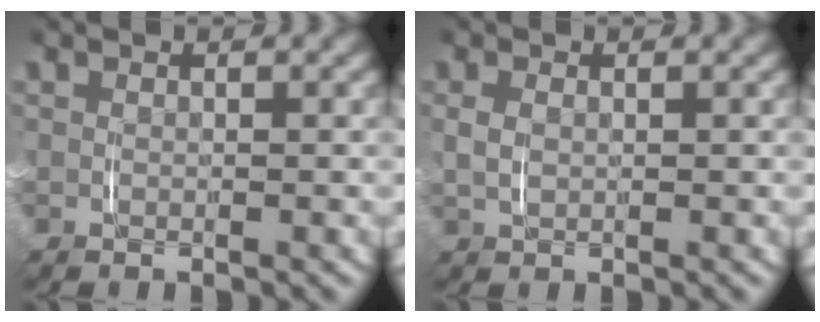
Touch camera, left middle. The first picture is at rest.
{"total": 0.8, "force": [0.1, 0.4, 0.7], "torque": [-0.016, -0.001, 0.006]}